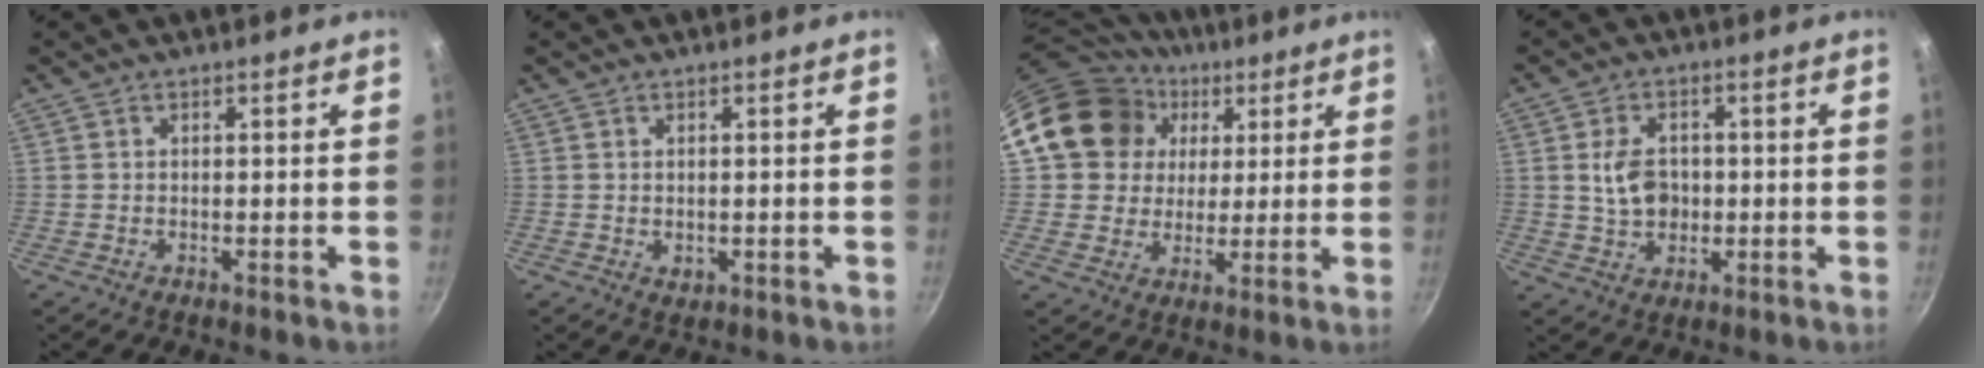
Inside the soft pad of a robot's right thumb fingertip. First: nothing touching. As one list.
[{"total": 1.2, "force": [0.1, 0.9, 0.7], "torque": [-0.010, -0.002, 0.003]}, {"total": 17.7, "force": [5.1, 15.3, 7.2], "torque": [-0.117, 0.022, 0.088]}, {"total": 7.2, "force": [0.4, 5.4, 4.7], "torque": [-0.065, 0.001, 0.006]}]